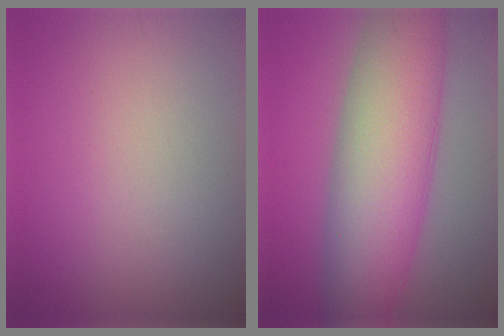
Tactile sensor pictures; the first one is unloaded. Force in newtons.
{"total": 11.6, "press": 11.6, "slide": 0.1}